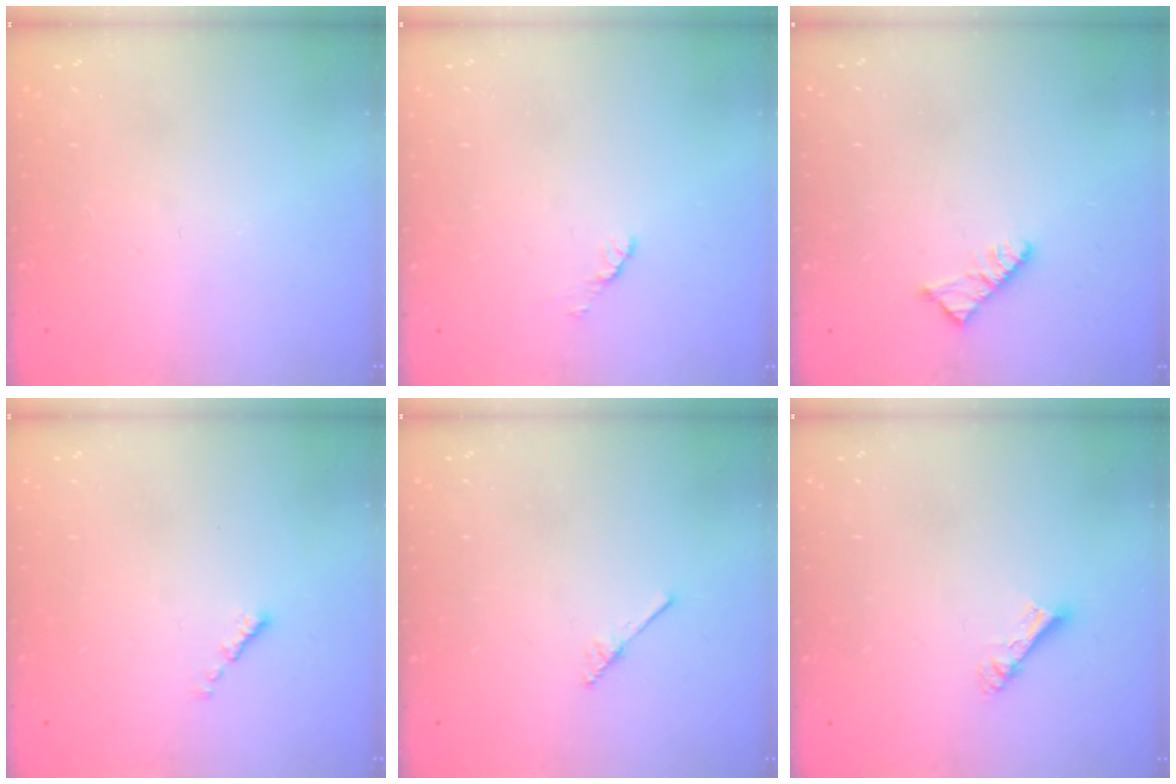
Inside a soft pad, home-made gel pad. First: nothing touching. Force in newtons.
{"total": 2.8, "press": 2.7, "slide": 0.4}
{"total": 5.2, "press": 5.2, "slide": 0.6}
{"total": 0.0}
{"total": 2.5, "press": 2.4, "slide": 0.3}
{"total": 4.3, "press": 4.3, "slide": 0.3}